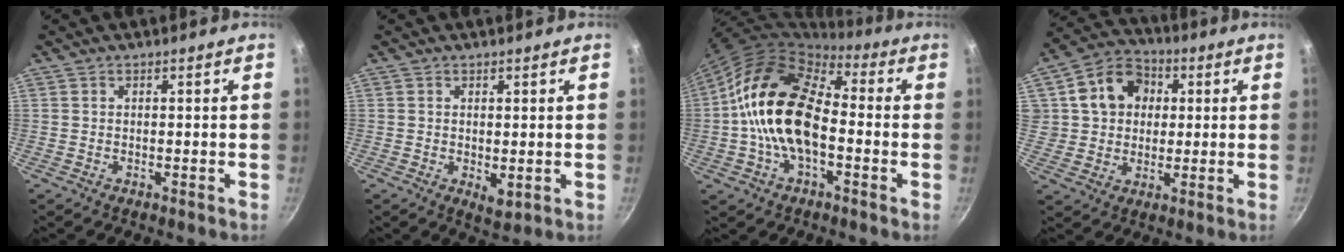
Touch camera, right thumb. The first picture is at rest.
{"total": 2.9, "force": [0.2, 1.7, 2.4], "torque": [-0.036, -0.010, 0.005]}
{"total": 17.6, "force": [-1.5, 10.6, 14.0], "torque": [-0.221, 0.034, -0.044]}
{"total": 12.4, "force": [2.8, 10.6, 5.8], "torque": [-0.071, 0.019, 0.041]}